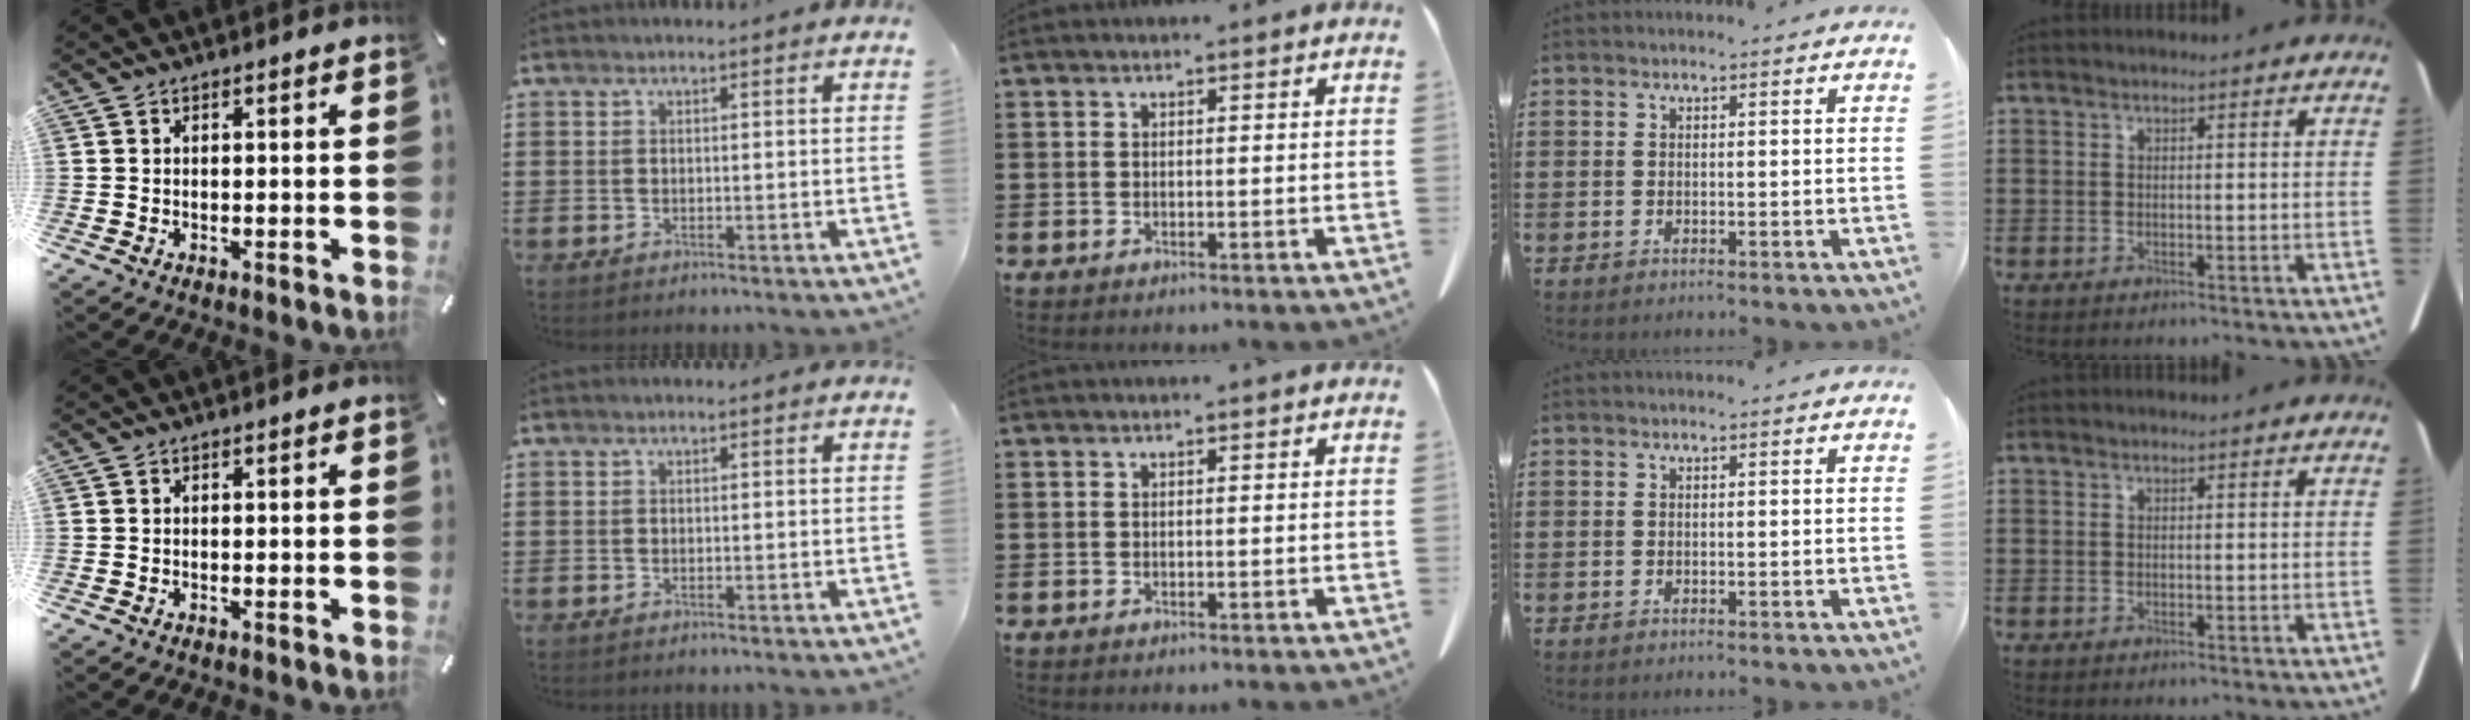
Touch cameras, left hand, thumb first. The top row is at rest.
{}